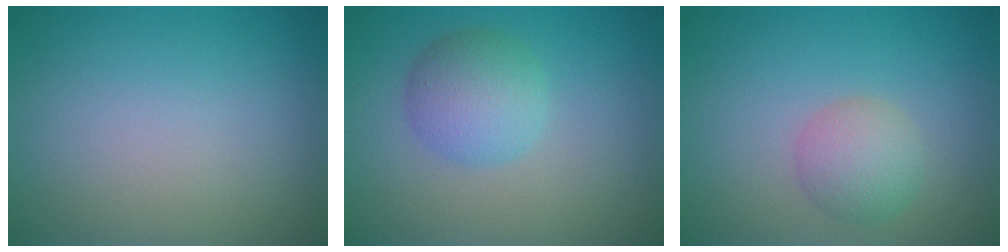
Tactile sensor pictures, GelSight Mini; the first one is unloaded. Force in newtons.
{"total": 3.8, "press": 3.8, "slide": 0.0}
{"total": 2.9, "press": 2.9, "slide": 0.1}